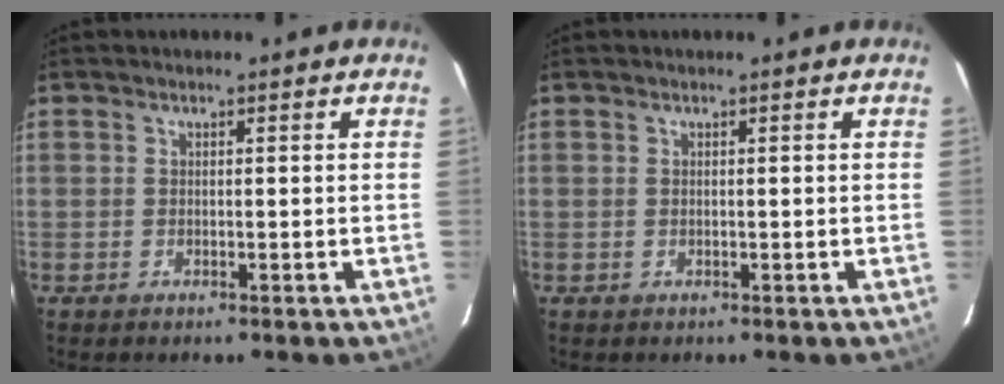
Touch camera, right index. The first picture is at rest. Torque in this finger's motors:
{"motor_torque": [0.09, 0.00, 0.05, 0.01]}